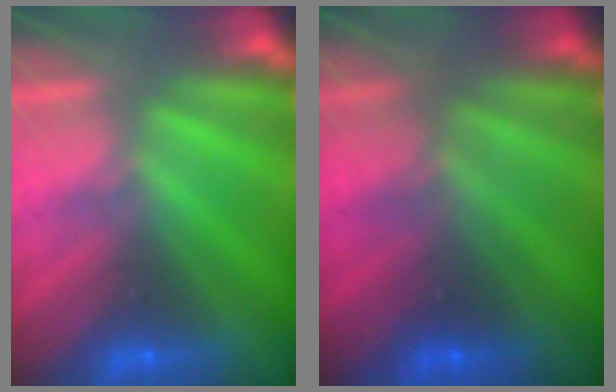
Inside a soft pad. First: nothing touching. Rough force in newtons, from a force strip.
{"total": 1.9}